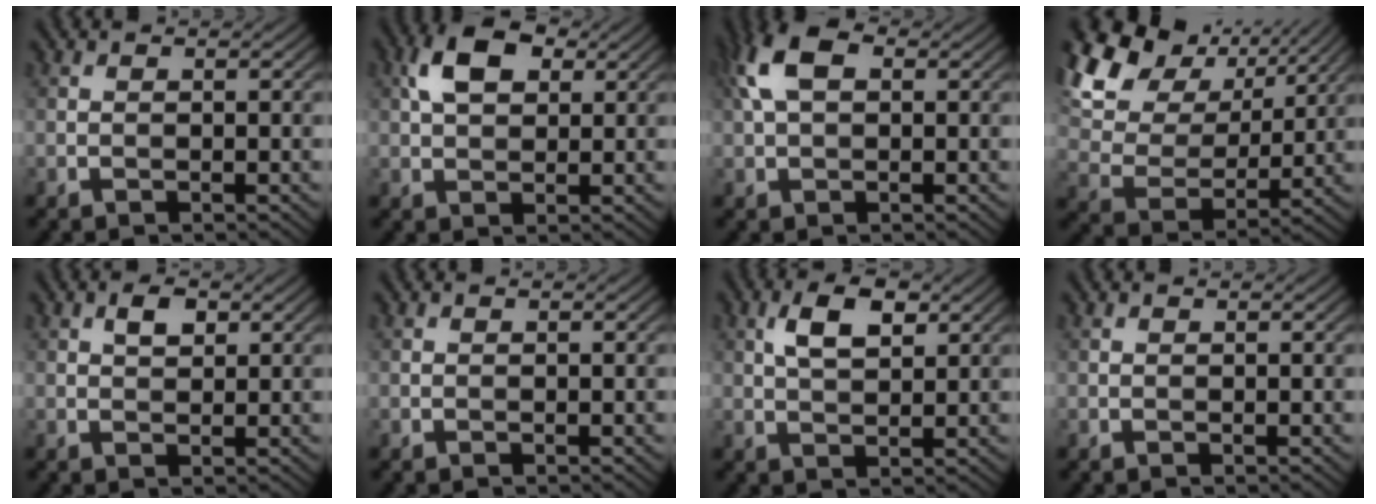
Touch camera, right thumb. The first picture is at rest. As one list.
[{"total": 6.4, "force": [2.3, 3.8, 4.5], "torque": [-0.092, 0.009, 0.035]}, {"total": 6.7, "force": [2.0, 3.7, 5.2], "torque": [-0.124, 0.020, 0.031]}, {"total": 16.7, "force": [9.0, 10.5, 9.3], "torque": [-0.251, 0.040, 0.160]}, {"total": 2.2, "force": [1.0, 1.2, 1.6], "torque": [-0.028, 0.003, 0.017]}, {"total": 0.0}, {"total": 5.0, "force": [2.0, 2.3, 3.9], "torque": [-0.082, 0.007, 0.036]}, {"total": 0.0}]